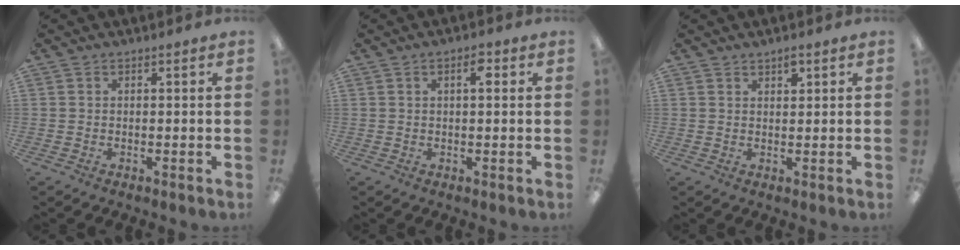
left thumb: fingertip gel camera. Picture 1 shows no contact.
{"total": 3.5, "force": [1.3, 1.3, 2.9], "torque": [-0.045, 0.001, 0.016]}
{"total": 2.2, "force": [1.6, 0.9, 1.2], "torque": [-0.009, -0.007, 0.026]}